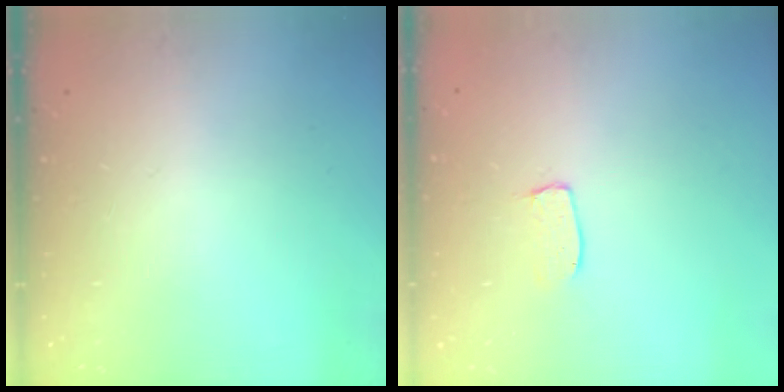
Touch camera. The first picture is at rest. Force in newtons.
{"total": 4.8, "press": 4.8, "slide": 0.3}